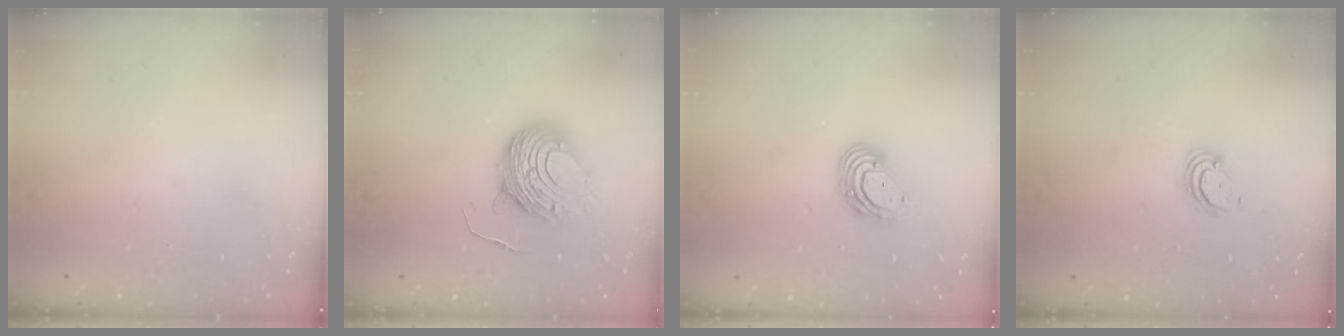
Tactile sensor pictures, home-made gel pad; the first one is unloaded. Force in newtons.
{"total": 8.7, "press": 8.7, "slide": 0.9}
{"total": 8.8, "press": 8.6, "slide": 1.7}
{"total": 2.9, "press": 2.9, "slide": 0.3}